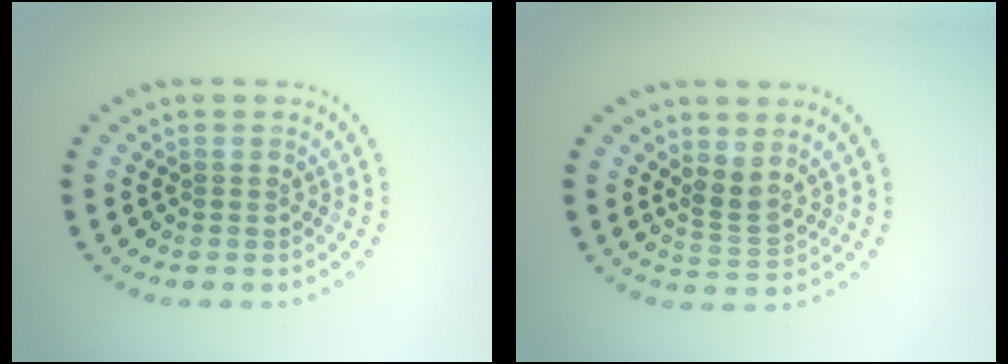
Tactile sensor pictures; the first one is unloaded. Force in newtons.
{"total": 2.3, "press": 1.6, "slide": 1.5}